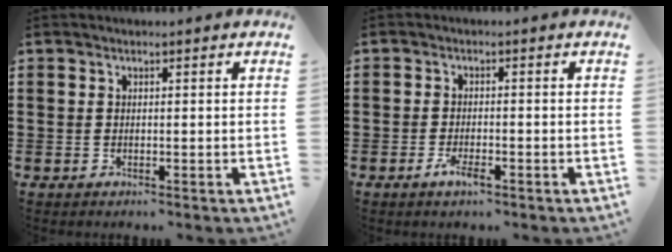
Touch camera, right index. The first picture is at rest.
{"total": 2.7, "force": [-1.5, 0.8, 2.1], "torque": [-0.049, -0.007, -0.030]}